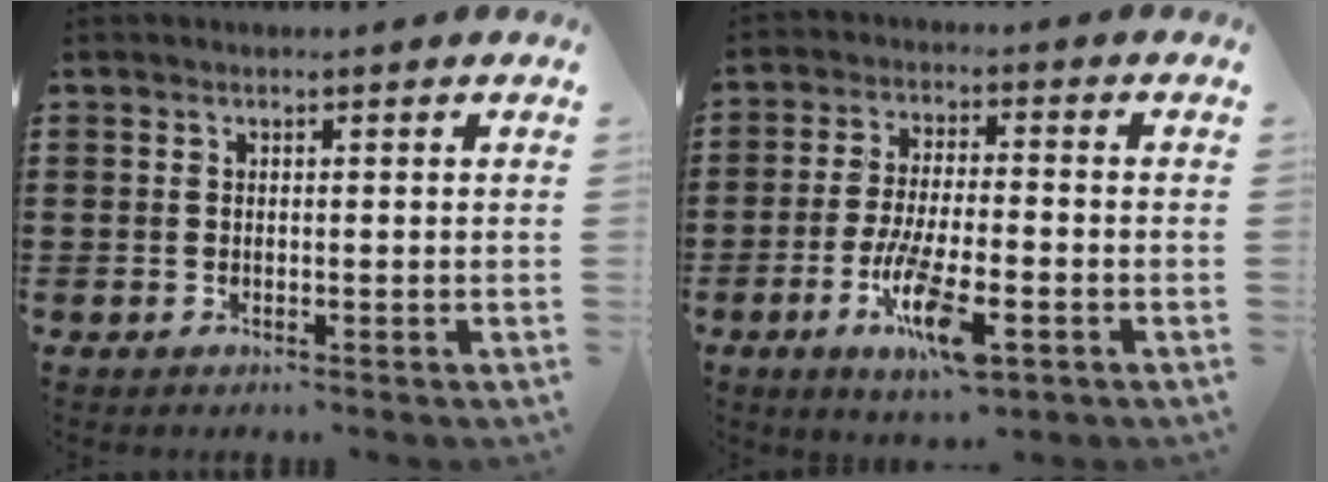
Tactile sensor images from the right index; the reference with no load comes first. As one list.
[{"total": 10.7, "force": [-4.5, 2.9, 9.2], "torque": [-0.190, -0.008, -0.081]}]